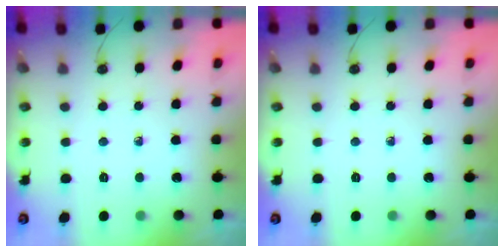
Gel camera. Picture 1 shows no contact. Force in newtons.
{"total": 0.0}